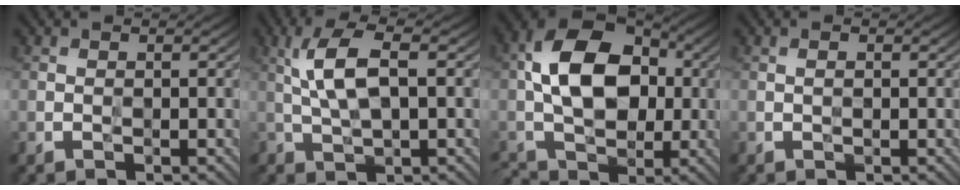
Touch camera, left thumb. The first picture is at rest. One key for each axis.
{"total": 6.2, "fx": 1.1, "fy": 2.5, "fz": 5.6, "tx": -0.127, "ty": 0.009, "tz": 0.021}
{"total": 12.8, "fx": 0.3, "fy": 8.8, "fz": 9.3, "tx": -0.181, "ty": 0.015, "tz": -0.002}
{"total": 0.7, "fx": 0.0, "fy": 0.2, "fz": 0.7, "tx": -0.013, "ty": 0.002, "tz": -0.001}